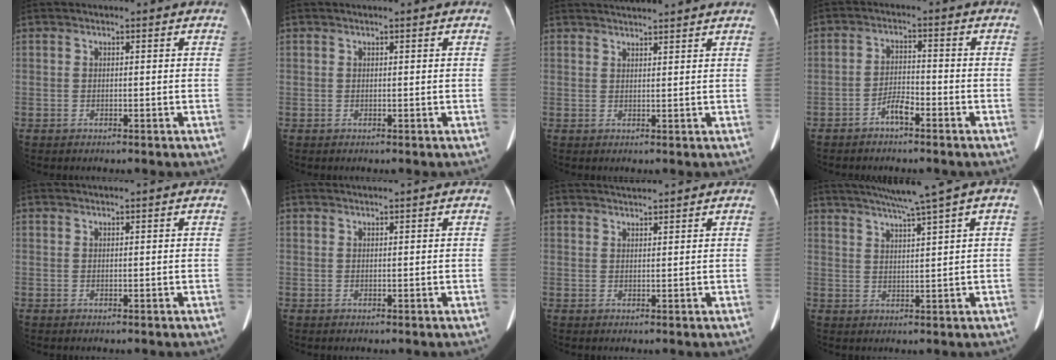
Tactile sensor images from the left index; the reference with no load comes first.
{"total": 0.5, "force": [0.5, 0.0, 0.2], "torque": [-0.003, 0.006, 0.008]}
{"total": 7.2, "force": [6.8, -0.6, 2.3], "torque": [-0.033, 0.030, 0.086]}
{"total": 3.1, "force": [-2.3, 0.8, 2.1], "torque": [-0.038, 0.006, -0.043]}
{"total": 2.3, "force": [2.1, -0.6, 0.7], "torque": [-0.008, 0.020, 0.037]}
{"total": 2.7, "force": [2.5, -0.7, 0.8], "torque": [-0.008, 0.022, 0.042]}
{"total": 4.5, "force": [4.3, -0.4, 1.2], "torque": [-0.019, 0.027, 0.068]}
{"total": 9.1, "force": [6.4, -1.6, 6.2], "torque": [-0.096, 0.019, 0.094]}